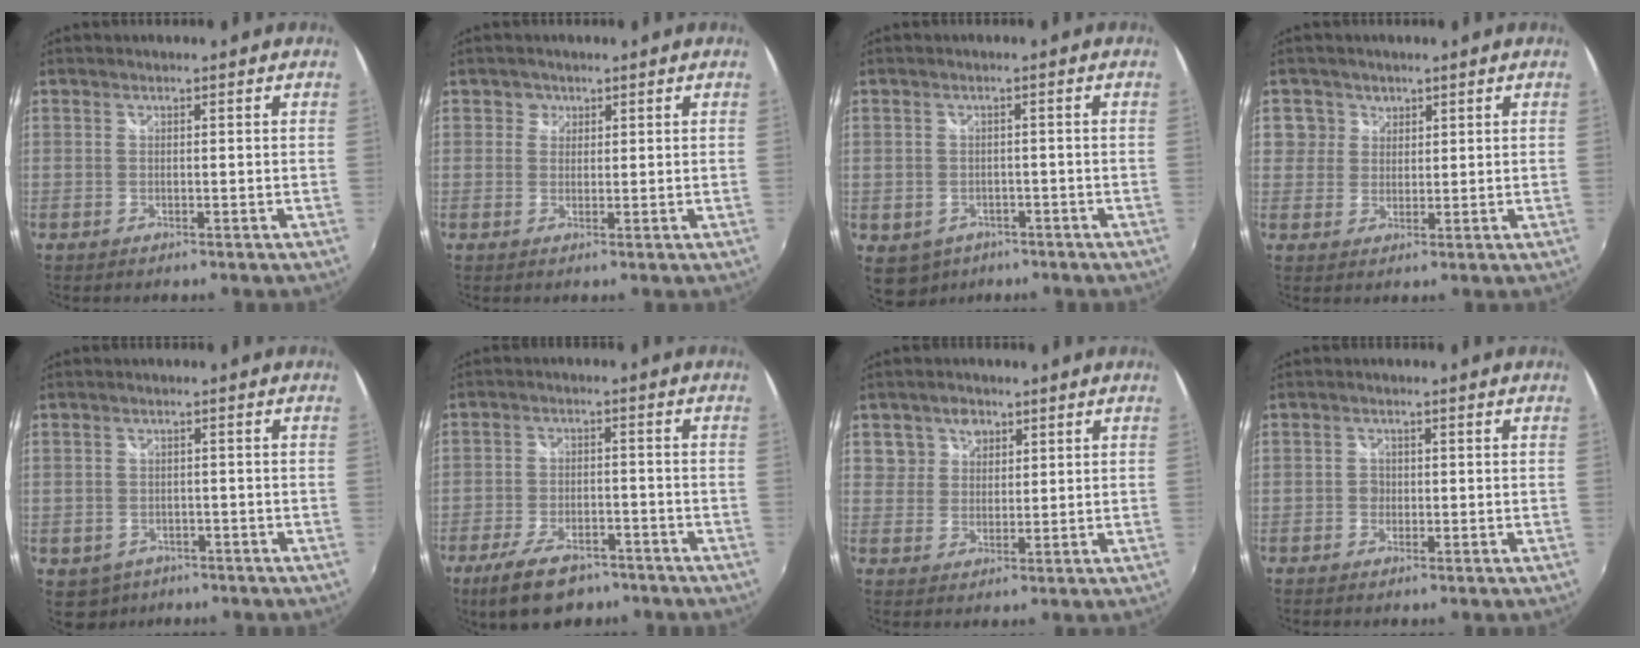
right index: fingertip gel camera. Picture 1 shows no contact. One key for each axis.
{"total": 1.9, "fx": 0.6, "fy": 1.8, "fz": 0.1, "tx": 0.004, "ty": 0.006, "tz": 0.005}
{"total": 6.0, "fx": -3.0, "fy": 4.8, "fz": 2.1, "tx": -0.056, "ty": -0.006, "tz": -0.032}
{"total": 4.0, "fx": 1.4, "fy": 3.7, "fz": 0.1, "tx": 0.019, "ty": 0.021, "tz": 0.024}
{"total": 4.7, "fx": -2.5, "fy": 3.7, "fz": 1.4, "tx": -0.040, "ty": -0.002, "tz": -0.027}
{"total": 11.7, "fx": -8.3, "fy": 5.3, "fz": 6.4, "tx": -0.146, "ty": -0.012, "tz": -0.137}
{"total": 4.9, "fx": 2.3, "fy": 4.2, "fz": 0.8, "tx": -0.001, "ty": 0.017, "tz": 0.040}
{"total": 1.6, "fx": -0.5, "fy": 1.5, "fz": 0.4, "tx": -0.007, "ty": 0.001, "tz": -0.011}